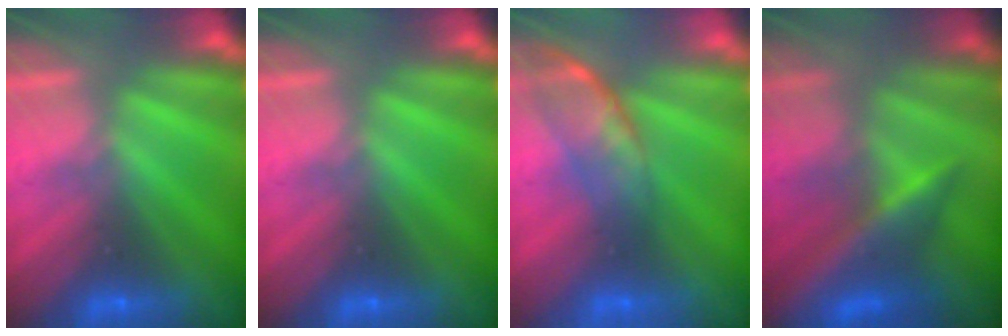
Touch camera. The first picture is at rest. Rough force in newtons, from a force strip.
{"total": 0.0}
{"total": 2.6}
{"total": 6.7}